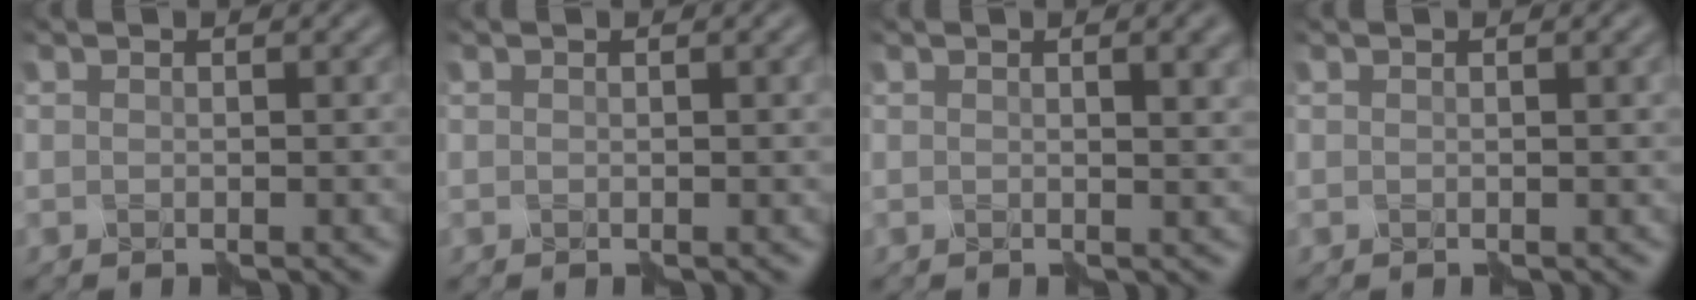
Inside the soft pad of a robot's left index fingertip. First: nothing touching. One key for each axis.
{"total": 0.7, "fx": 0.3, "fy": 0.1, "fz": 0.6, "tx": -0.012, "ty": 0.000, "tz": 0.001}
{"total": 2.9, "fx": 1.2, "fy": 0.9, "fz": 2.5, "tx": -0.023, "ty": 0.006, "tz": 0.013}
{"total": 1.0, "fx": 0.4, "fy": 0.2, "fz": 0.9, "tx": -0.014, "ty": 0.002, "tz": 0.002}